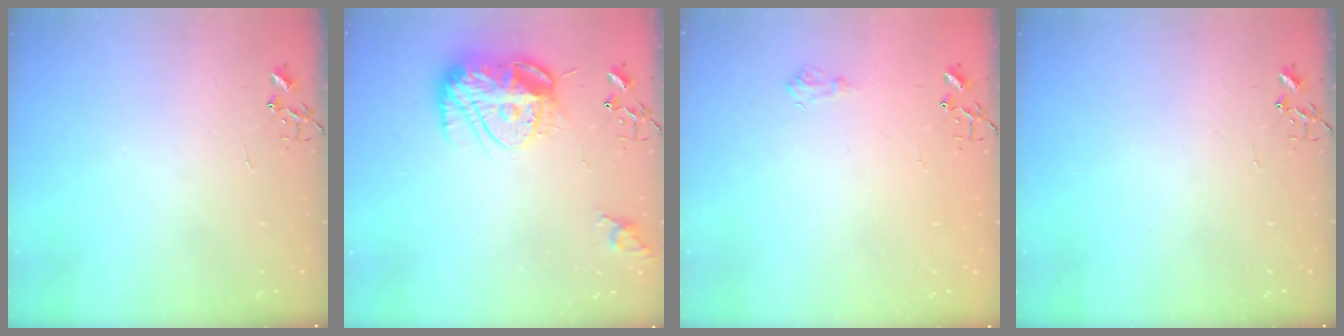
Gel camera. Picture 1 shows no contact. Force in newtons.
{"total": 15.2, "press": 15.2, "slide": 1.5}
{"total": 6.2, "press": 6.2, "slide": 0.8}
{"total": 0.0}